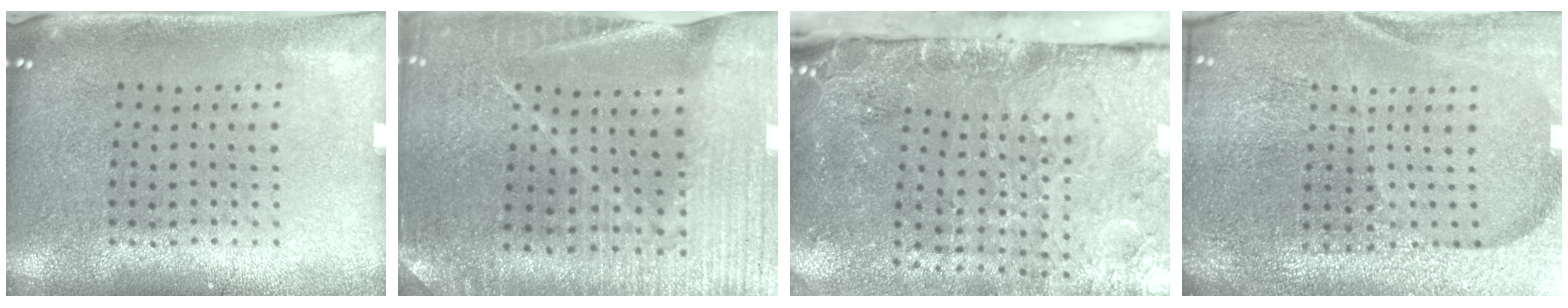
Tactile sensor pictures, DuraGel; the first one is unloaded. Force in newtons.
{"total": 3.0, "press": 3.0, "slide": 0.3}
{"total": 4.8, "press": 3.7, "slide": 3.1}
{"total": 4.9, "press": 4.6, "slide": 1.6}